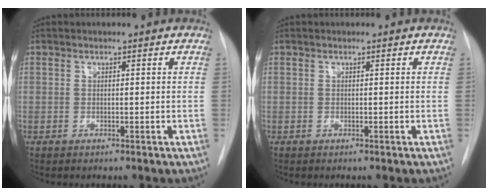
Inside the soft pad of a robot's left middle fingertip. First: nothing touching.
{"total": 0.0}